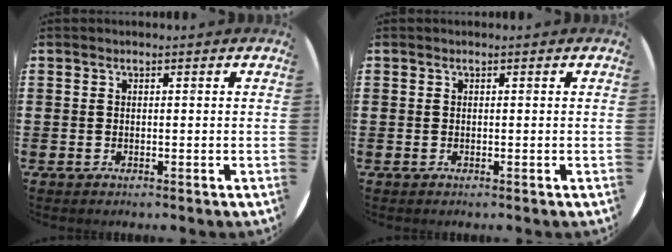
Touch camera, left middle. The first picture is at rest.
{"total": 0.0}